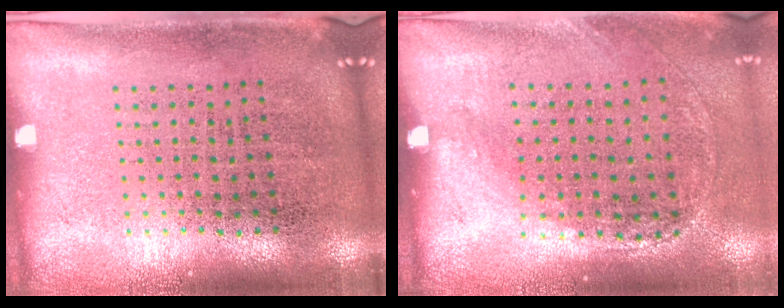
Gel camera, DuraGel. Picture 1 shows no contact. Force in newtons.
{"total": 1.3, "press": 0.9, "slide": 0.9}